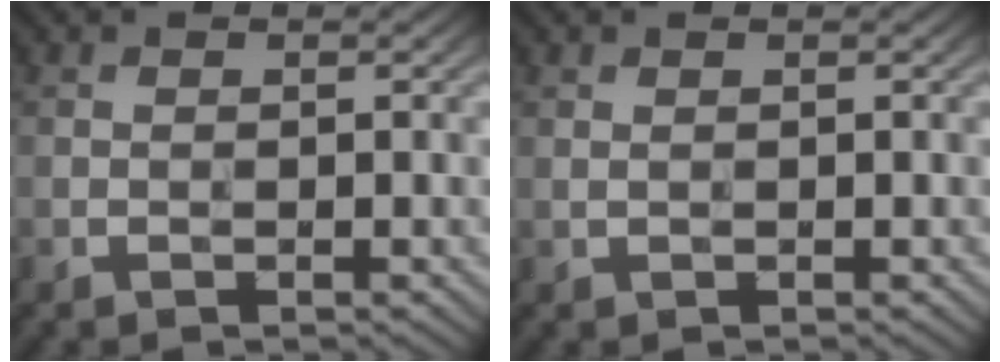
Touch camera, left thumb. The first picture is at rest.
{"total": 0.0}